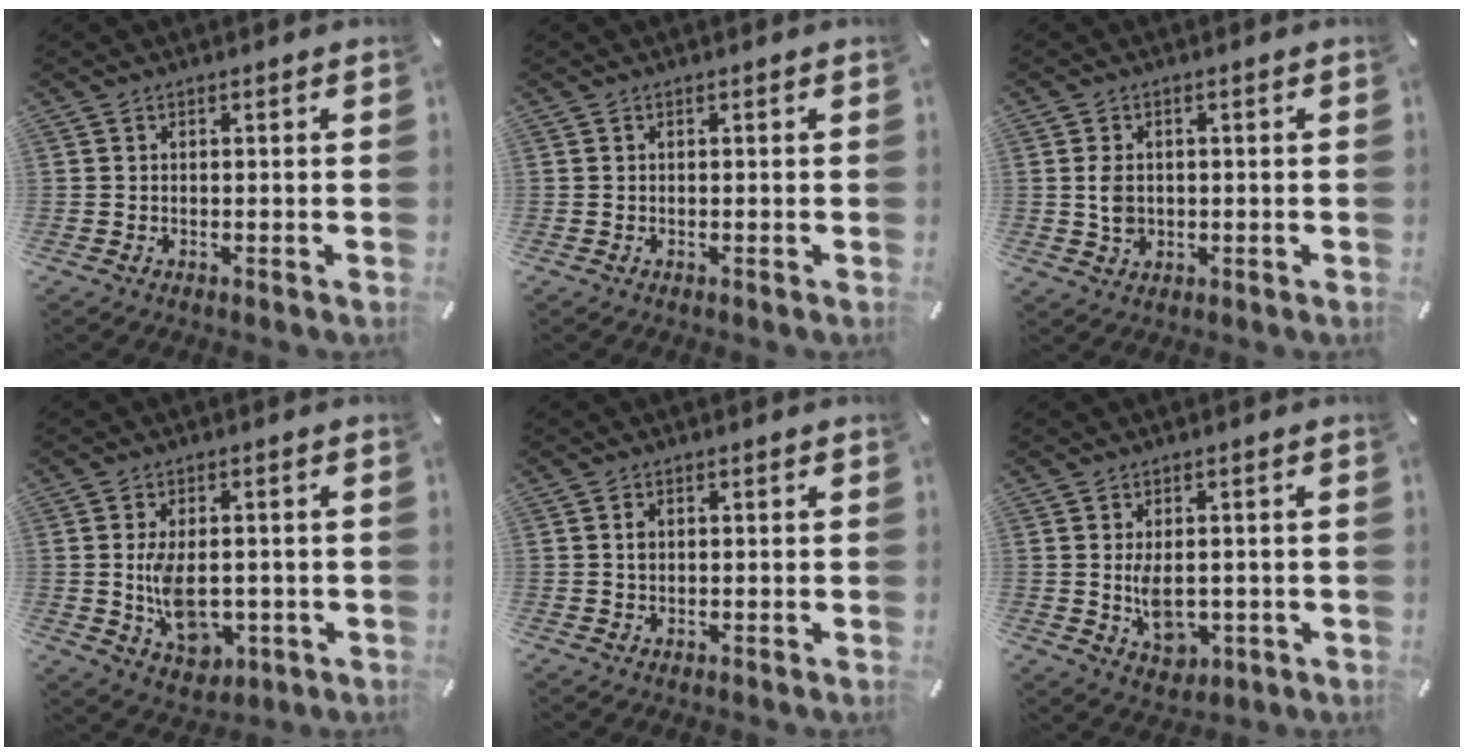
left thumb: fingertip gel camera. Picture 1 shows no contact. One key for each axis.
{"total": 0.0}
{"total": 4.1, "fx": -0.2, "fy": 3.2, "fz": 2.5, "tx": -0.062, "ty": 0.001, "tz": -0.006}
{"total": 9.3, "fx": -0.9, "fy": 6.3, "fz": 6.8, "tx": -0.127, "ty": -0.002, "tz": -0.018}
{"total": 1.4, "fx": 0.2, "fy": 1.0, "fz": 0.9, "tx": -0.021, "ty": 0.005, "tz": 0.002}
{"total": 6.3, "fx": -0.4, "fy": 4.4, "fz": 4.4, "tx": -0.078, "ty": -0.007, "tz": -0.010}